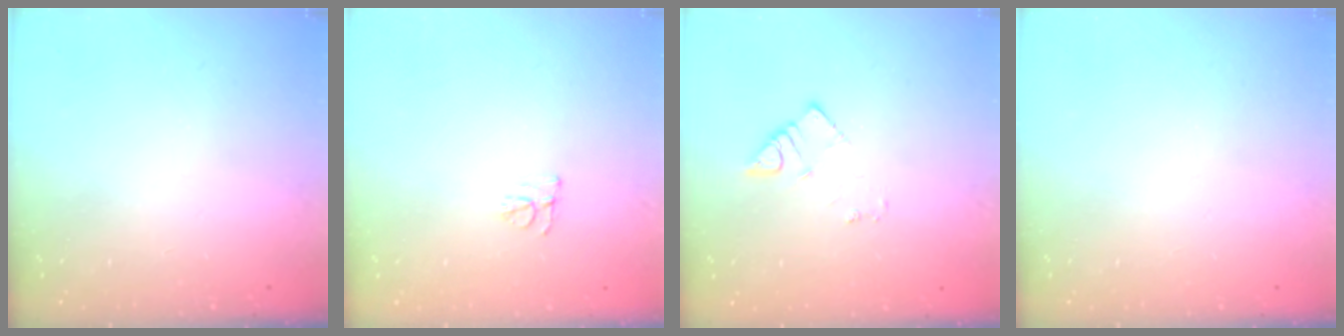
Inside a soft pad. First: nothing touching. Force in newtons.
{"total": 5.6, "press": 5.5, "slide": 0.6}
{"total": 3.4, "press": 3.4, "slide": 0.6}
{"total": 0.0}